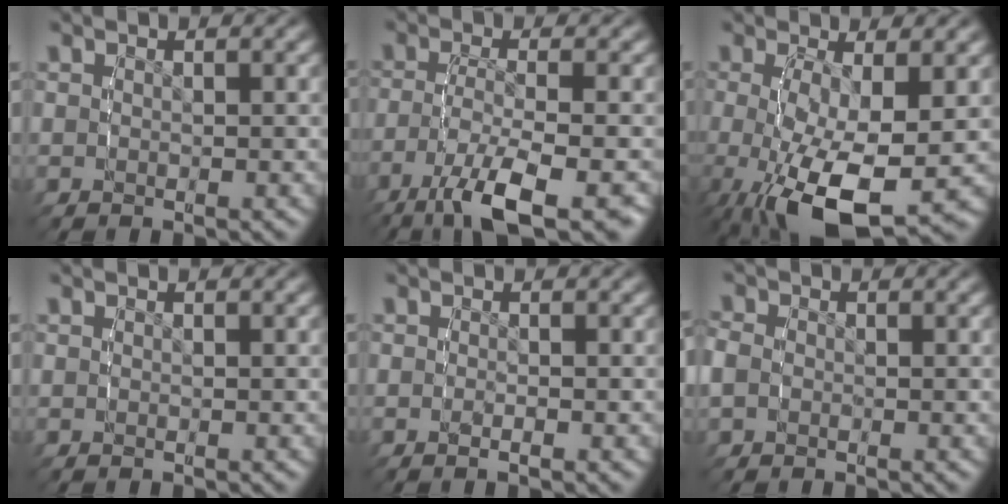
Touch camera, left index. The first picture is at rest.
{"total": 8.1, "force": [-5.1, 2.7, 5.6], "torque": [-0.112, -0.030, -0.067]}
{"total": 10.0, "force": [-3.7, 5.1, 7.7], "torque": [-0.169, -0.049, -0.035]}
{"total": 0.0}
{"total": 0.7, "force": [-0.6, 0.1, 0.3], "torque": [-0.014, -0.002, -0.012]}
{"total": 2.4, "force": [-0.5, 2.2, 0.9], "torque": [-0.039, -0.005, -0.009]}